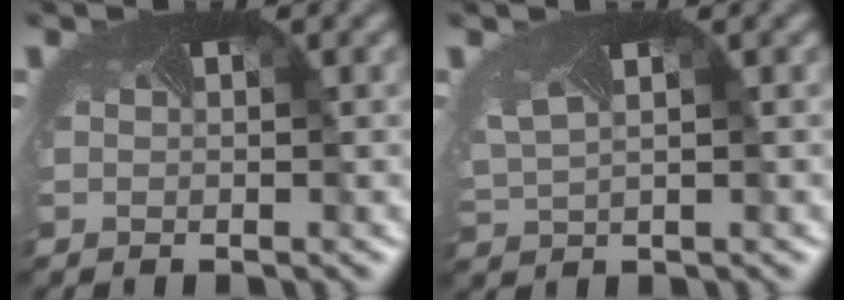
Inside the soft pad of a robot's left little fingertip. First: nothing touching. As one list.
[{"total": 1.9, "force": [1.2, 0.8, 1.2], "torque": [-0.046, -0.001, 0.039]}]